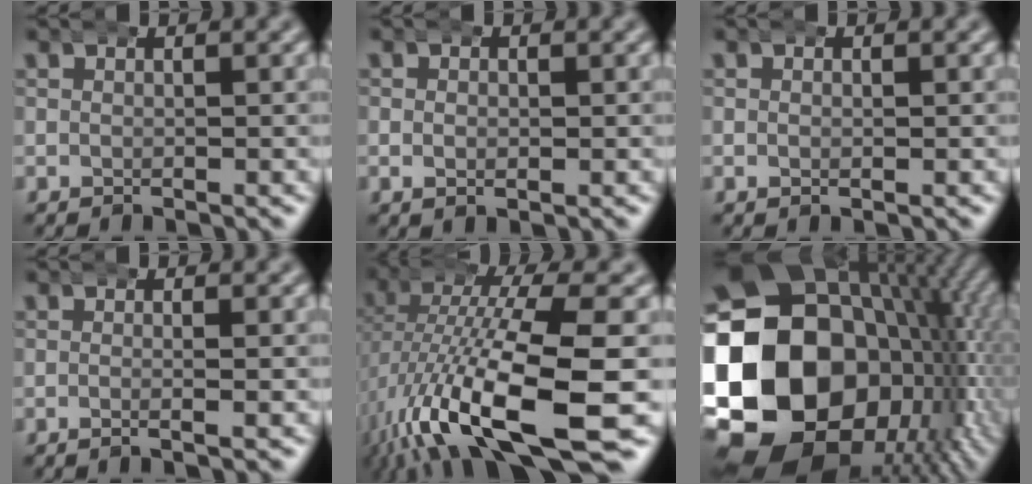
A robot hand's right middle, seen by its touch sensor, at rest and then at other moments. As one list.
[{"total": 1.2, "force": [-0.1, 0.8, 1.0], "torque": [-0.021, -0.005, 0.002]}, {"total": 0.6, "force": [0.0, 0.4, 0.4], "torque": [-0.010, -0.002, 0.001]}, {"total": 1.1, "force": [-0.5, -0.3, 1.0], "torque": [-0.022, -0.005, -0.007]}, {"total": 11.2, "force": [-3.8, 4.0, 9.7], "torque": [-0.189, -0.030, -0.039]}, {"total": 30.0, "force": [-2.2, 21.4, 20.9], "torque": [-0.373, -0.063, -0.021]}]